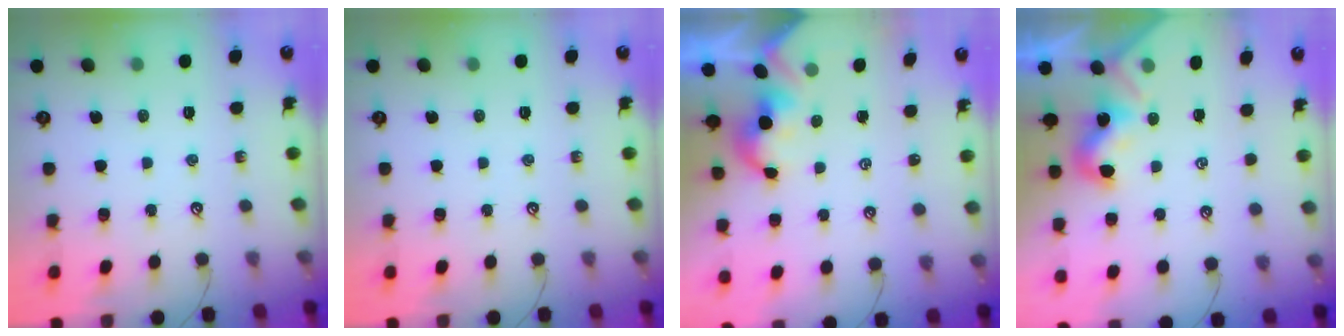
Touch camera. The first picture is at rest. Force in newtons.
{"total": 0.0}
{"total": 2.1, "press": 2.1, "slide": 0.3}
{"total": 1.9, "press": 1.9, "slide": 0.4}